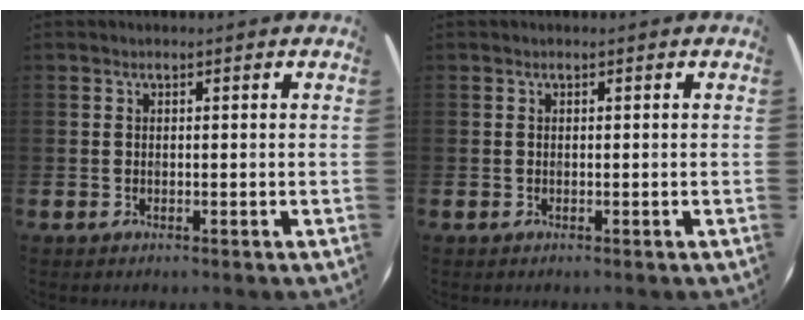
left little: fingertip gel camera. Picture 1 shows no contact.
{"total": 0.0}